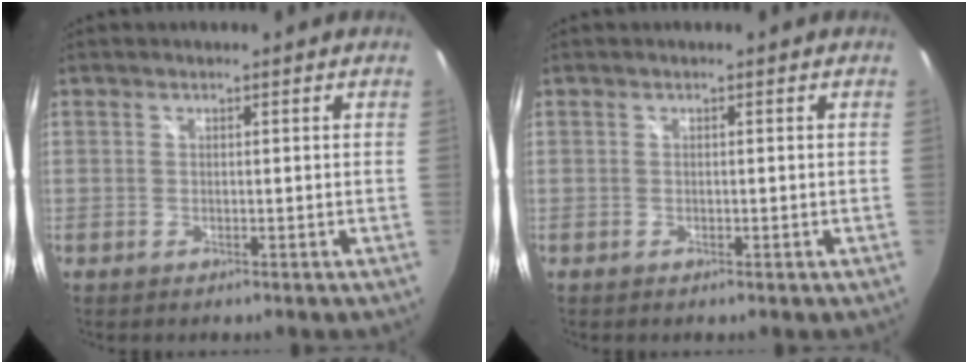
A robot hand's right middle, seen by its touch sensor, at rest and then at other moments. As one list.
[{"total": 0.0}]